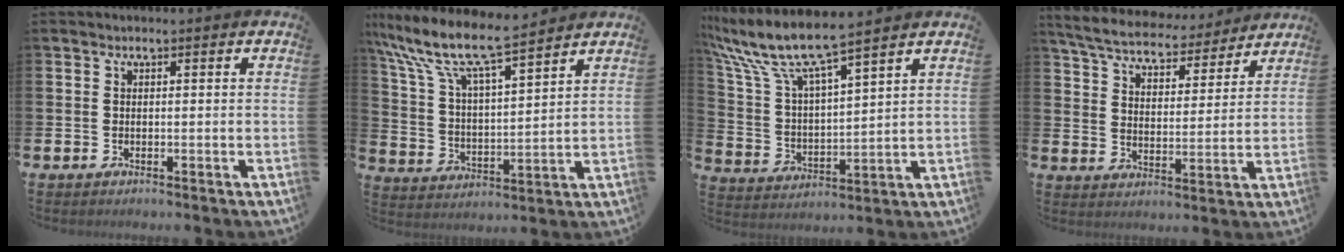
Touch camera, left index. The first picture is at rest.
{"total": 9.7, "force": [8.7, 1.4, 4.2], "torque": [-0.121, -0.051, 0.147]}
{"total": 8.4, "force": [7.6, 0.9, 3.5], "torque": [-0.105, -0.045, 0.127]}
{"total": 6.7, "force": [6.3, 1.5, 1.5], "torque": [-0.061, -0.043, 0.110]}